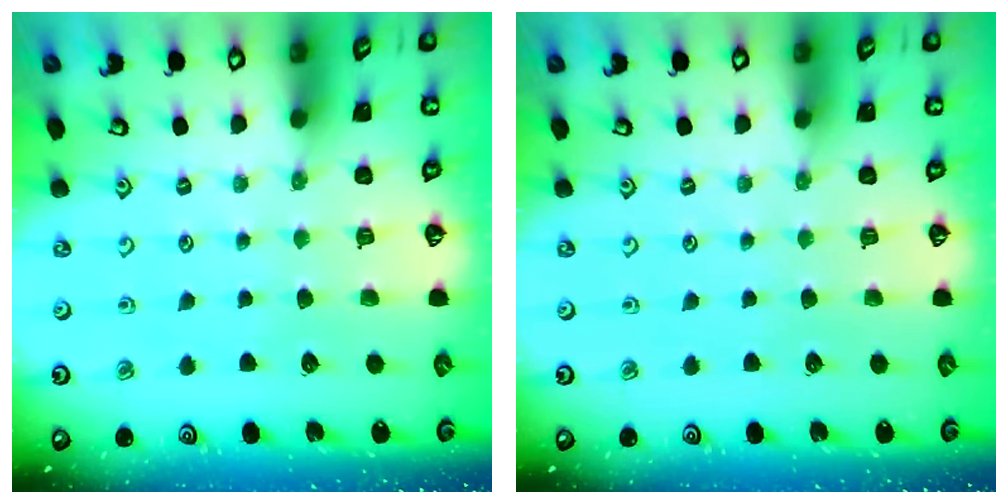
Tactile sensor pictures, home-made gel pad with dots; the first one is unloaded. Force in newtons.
{"total": 0.0}